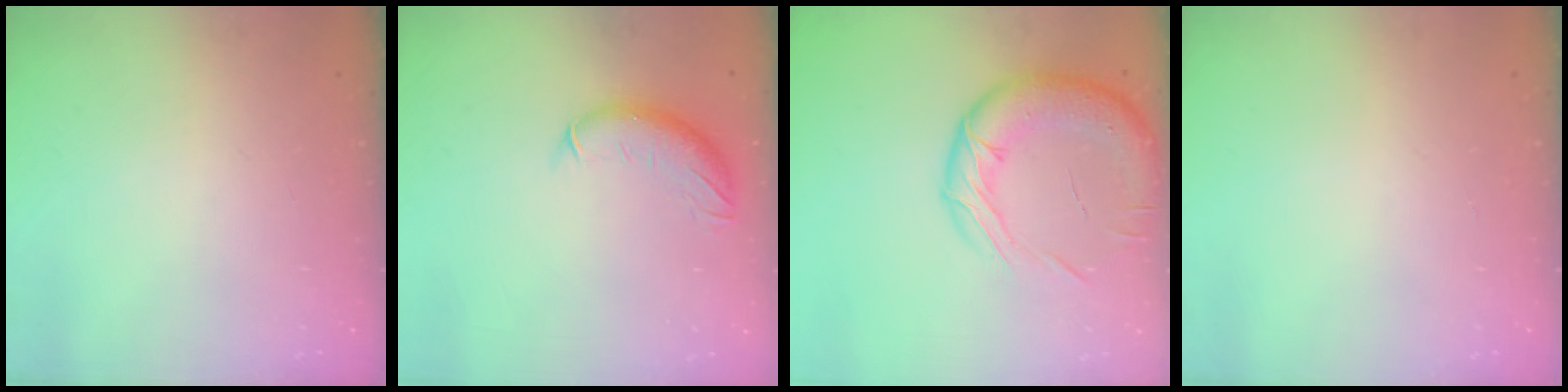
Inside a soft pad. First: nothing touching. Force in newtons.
{"total": 10.2, "press": 10.0, "slide": 2.1}
{"total": 20.3, "press": 19.9, "slide": 4.2}
{"total": 0.0}